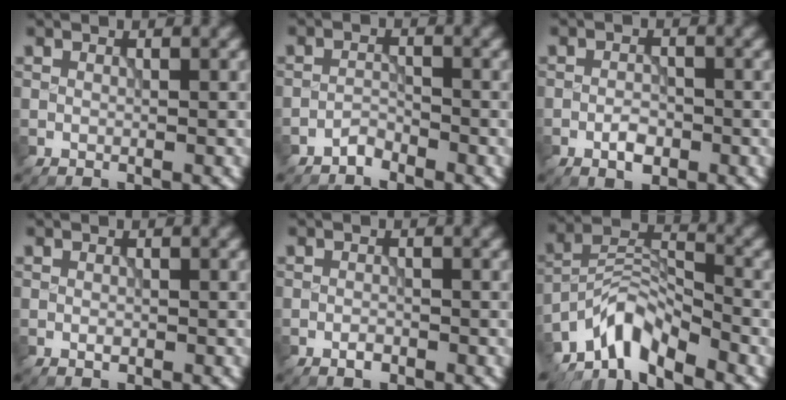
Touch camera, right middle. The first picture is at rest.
{"total": 1.4, "force": [-1.3, 0.4, 0.2], "torque": [-0.001, 0.006, -0.027]}
{"total": 2.1, "force": [-1.0, 1.0, 1.5], "torque": [-0.024, 0.002, -0.021]}
{"total": 0.6, "force": [-0.2, 0.4, 0.4], "torque": [-0.007, 0.000, -0.004]}
{"total": 1.0, "force": [-0.7, 0.5, 0.6], "torque": [-0.009, 0.001, -0.013]}
{"total": 5.7, "force": [-4.7, 1.8, 2.7], "torque": [-0.039, 0.003, -0.100]}